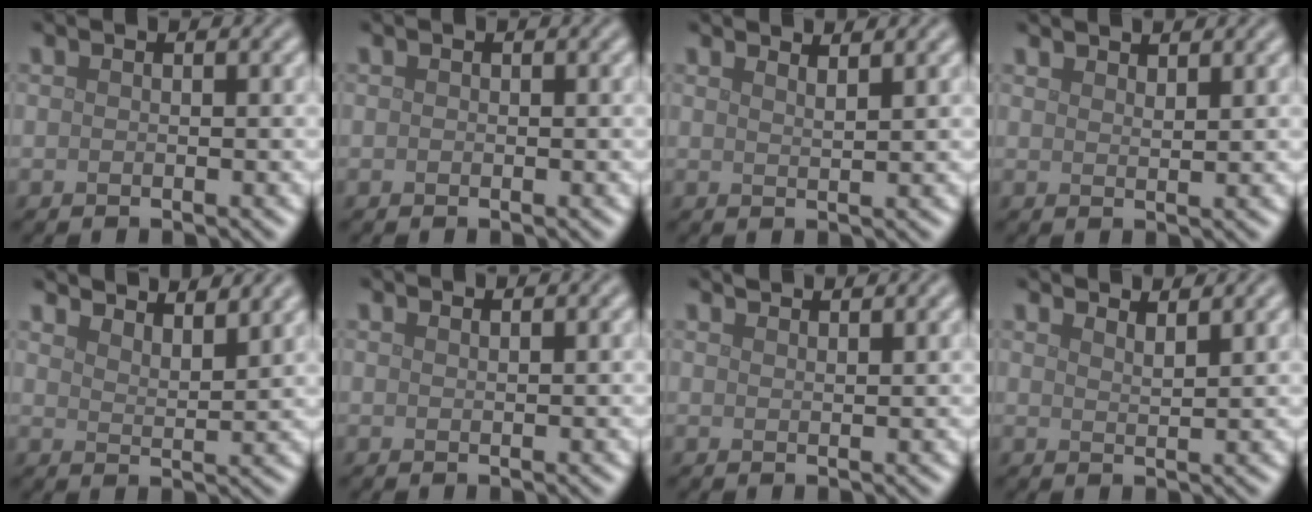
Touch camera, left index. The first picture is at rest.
{"total": 0.0}
{"total": 1.9, "force": [1.7, 0.5, 0.8], "torque": [-0.003, 0.007, 0.014]}
{"total": 1.9, "force": [1.8, 0.2, 0.5], "torque": [-0.007, 0.003, 0.030]}
{"total": 6.6, "force": [6.0, 1.4, 2.4], "torque": [-0.026, 0.012, 0.067]}
{"total": 0.7, "force": [0.6, 0.1, 0.2], "torque": [0.000, -0.001, 0.008]}
{"total": 1.7, "force": [1.6, 0.2, 0.5], "torque": [-0.002, 0.003, 0.019]}
{"total": 2.8, "force": [2.5, 0.6, 1.0], "torque": [-0.005, 0.009, 0.029]}